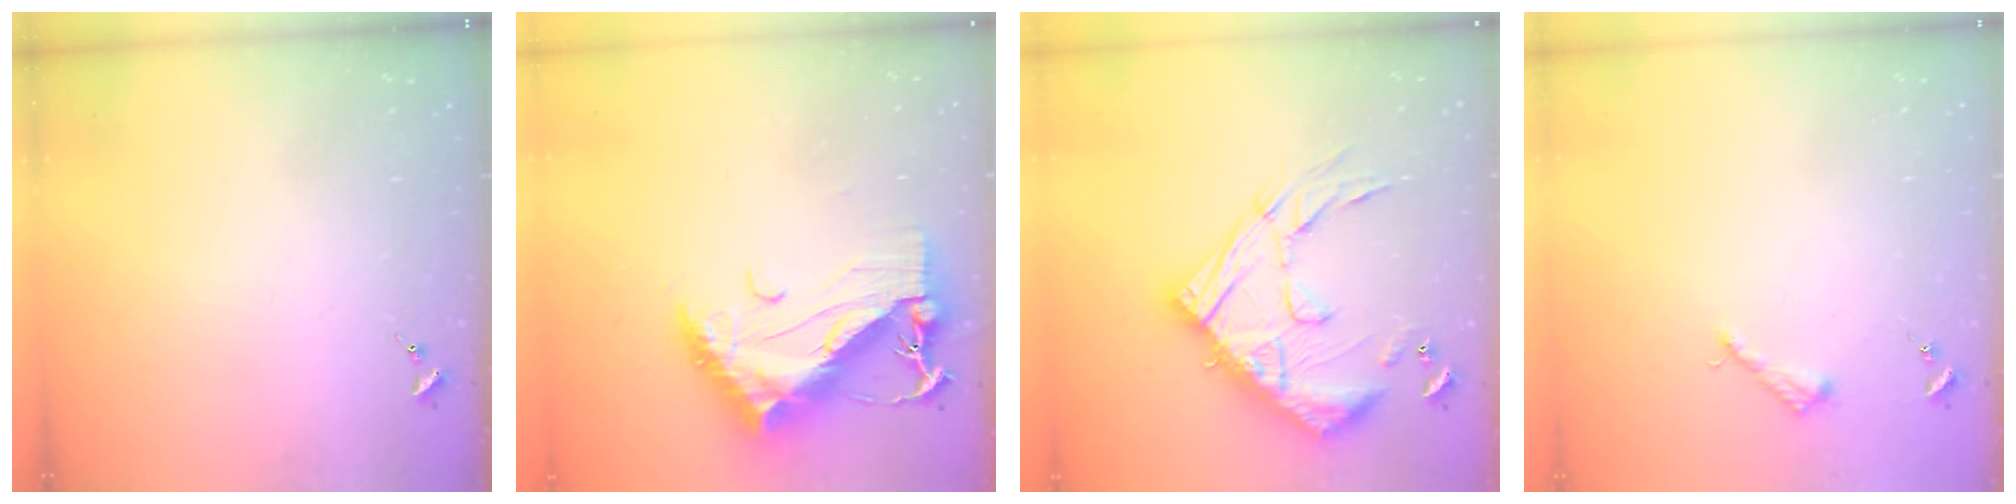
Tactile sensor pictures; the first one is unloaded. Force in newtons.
{"total": 19.1, "press": 19.0, "slide": 1.6}
{"total": 24.5, "press": 24.4, "slide": 2.2}
{"total": 4.2, "press": 4.1, "slide": 0.6}